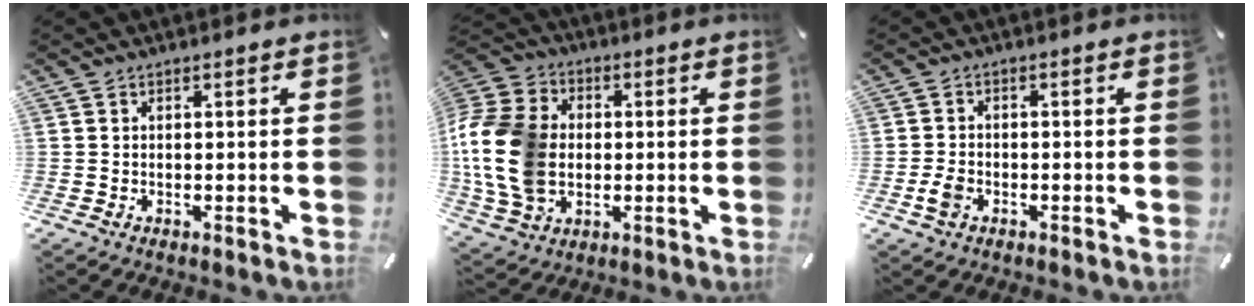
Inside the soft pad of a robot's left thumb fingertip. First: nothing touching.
{"total": 18.7, "force": [-0.9, 14.7, 11.6], "torque": [-0.269, 0.013, -0.017]}
{"total": 3.6, "force": [-1.3, 2.5, 2.1], "torque": [-0.057, -0.001, -0.028]}